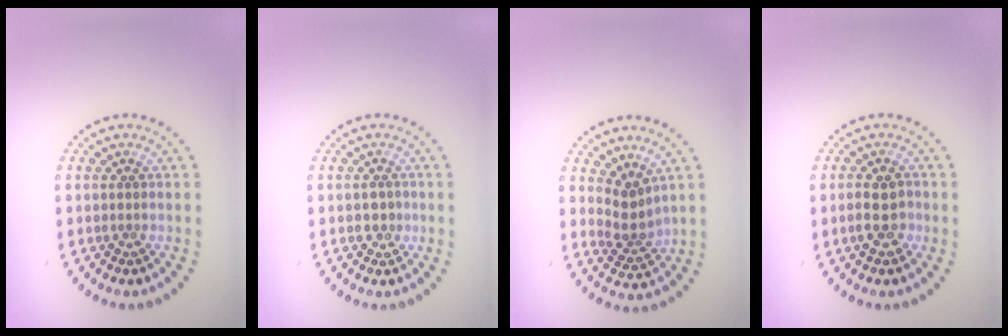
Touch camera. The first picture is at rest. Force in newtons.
{"total": 1.2, "press": 1.2, "slide": 0.2}
{"total": 2.6, "press": 1.9, "slide": 1.9}
{"total": 2.6, "press": 2.5, "slide": 0.3}